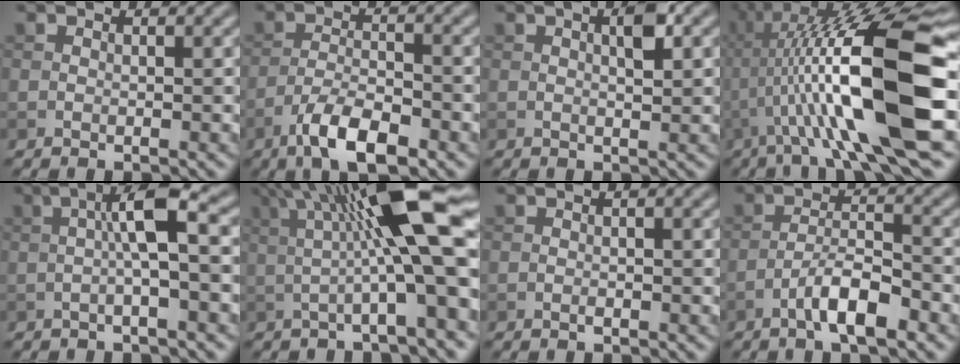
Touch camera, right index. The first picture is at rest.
{"total": 6.0, "force": [-3.8, 1.8, 4.3], "torque": [-0.079, 0.002, -0.071]}
{"total": 2.8, "force": [0.8, 0.7, 2.6], "torque": [-0.045, 0.006, 0.012]}
{"total": 14.7, "force": [-1.3, 2.5, 14.5], "torque": [-0.236, 0.032, -0.018]}
{"total": 5.8, "force": [0.5, 0.9, 5.7], "torque": [-0.098, 0.020, -0.002]}
{"total": 13.3, "force": [2.5, 2.8, 12.7], "torque": [-0.189, 0.015, 0.041]}
{"total": 0.9, "force": [-0.2, 0.2, 0.9], "torque": [-0.017, 0.000, -0.005]}
{"total": 4.8, "force": [-2.8, 1.1, 3.8], "torque": [-0.066, 0.012, -0.054]}